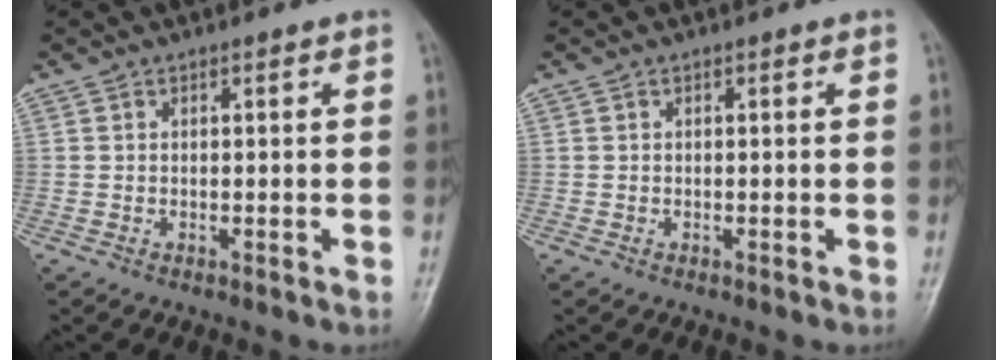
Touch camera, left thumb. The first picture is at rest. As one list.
[{"total": 0.0}]